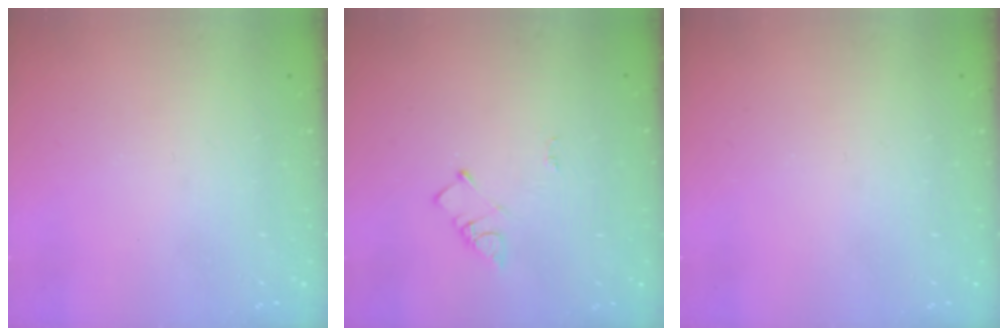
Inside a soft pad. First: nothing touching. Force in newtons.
{"total": 4.0, "press": 3.9, "slide": 0.5}
{"total": 0.0}